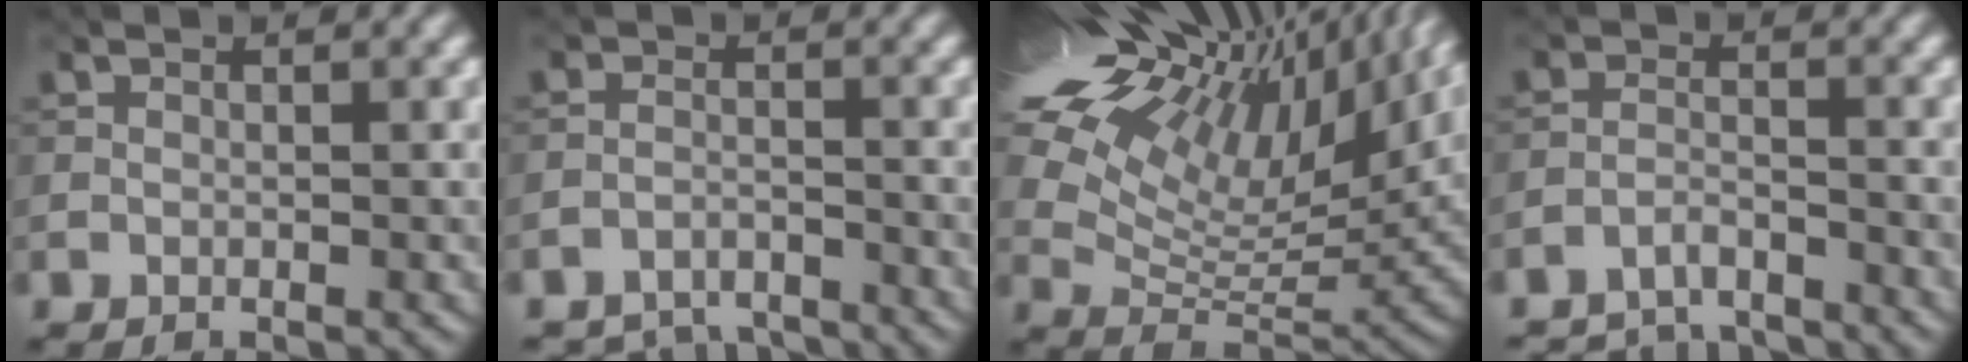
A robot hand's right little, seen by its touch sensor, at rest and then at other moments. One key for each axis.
{"total": 5.0, "fx": -4.8, "fy": 1.3, "fz": 0.7, "tx": -0.008, "ty": -0.007, "tz": -0.085}
{"total": 17.9, "fx": 10.6, "fy": 8.0, "fz": 12.0, "tx": -0.236, "ty": 0.050, "tz": 0.172}
{"total": 5.2, "fx": -5.0, "fy": 1.1, "fz": 0.9, "tx": -0.016, "ty": -0.009, "tz": -0.091}